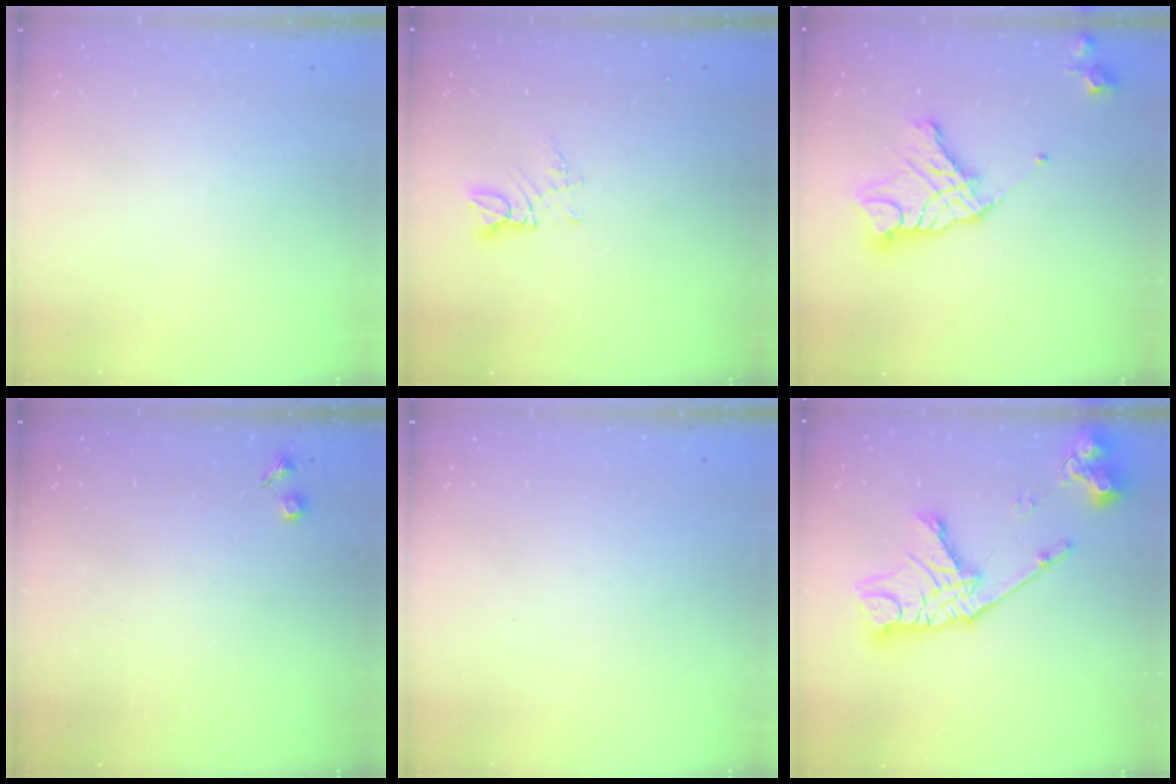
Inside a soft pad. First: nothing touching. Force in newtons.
{"total": 3.0, "press": 3.0, "slide": 0.3}
{"total": 14.6, "press": 14.5, "slide": 1.3}
{"total": 2.3, "press": 2.3, "slide": 0.4}
{"total": 0.0}
{"total": 19.3, "press": 19.3, "slide": 1.7}